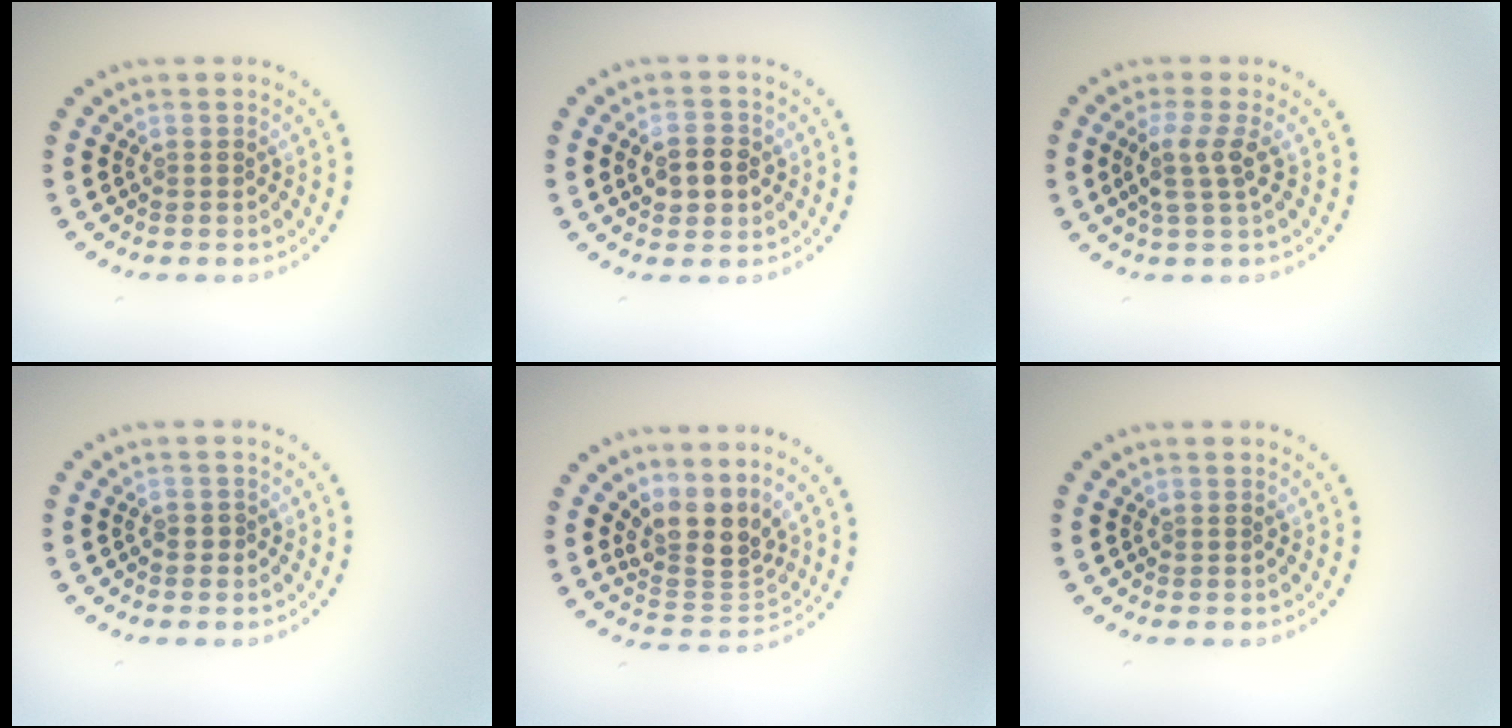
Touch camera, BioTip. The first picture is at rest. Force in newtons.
{"total": 2.9, "press": 2.9, "slide": 0.2}
{"total": 2.5, "press": 2.0, "slide": 1.6}
{"total": 0.5, "press": 0.4, "slide": 0.4}
{"total": 4.0, "press": 2.9, "slide": 2.7}
{"total": 0.0}